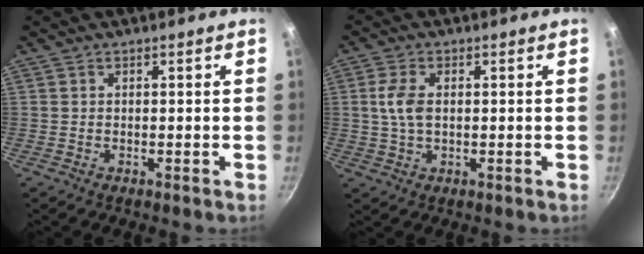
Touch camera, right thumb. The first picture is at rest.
{"total": 5.1, "force": [0.6, 2.9, 4.2], "torque": [-0.088, 0.005, 0.009]}